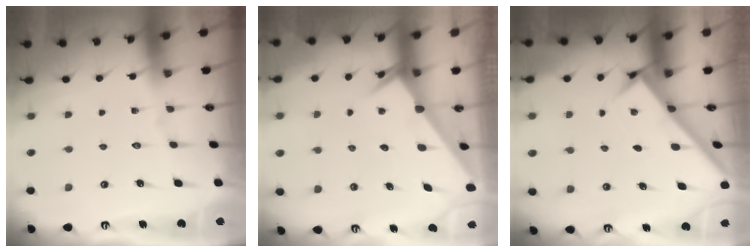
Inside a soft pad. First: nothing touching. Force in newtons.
{"total": 2.7, "press": 2.7, "slide": 0.1}
{"total": 2.8, "press": 2.8, "slide": 0.4}